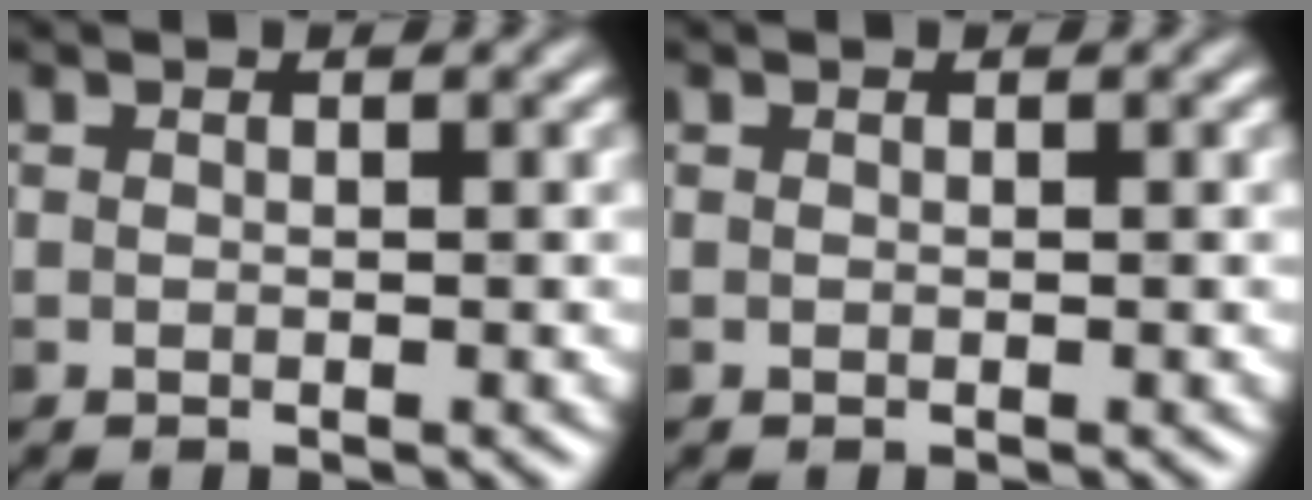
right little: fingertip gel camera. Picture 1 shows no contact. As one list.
[{"total": 0.0}]